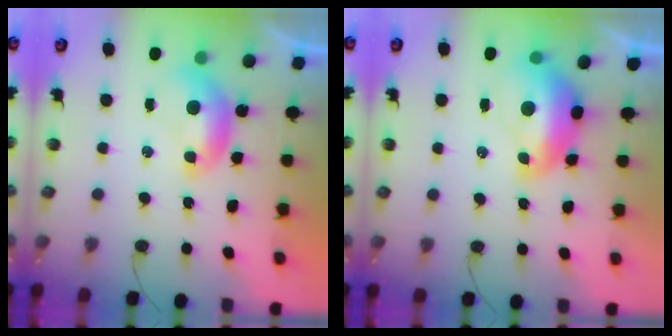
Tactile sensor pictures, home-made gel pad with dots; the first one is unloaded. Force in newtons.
{"total": 3.1, "press": 3.0, "slide": 0.7}